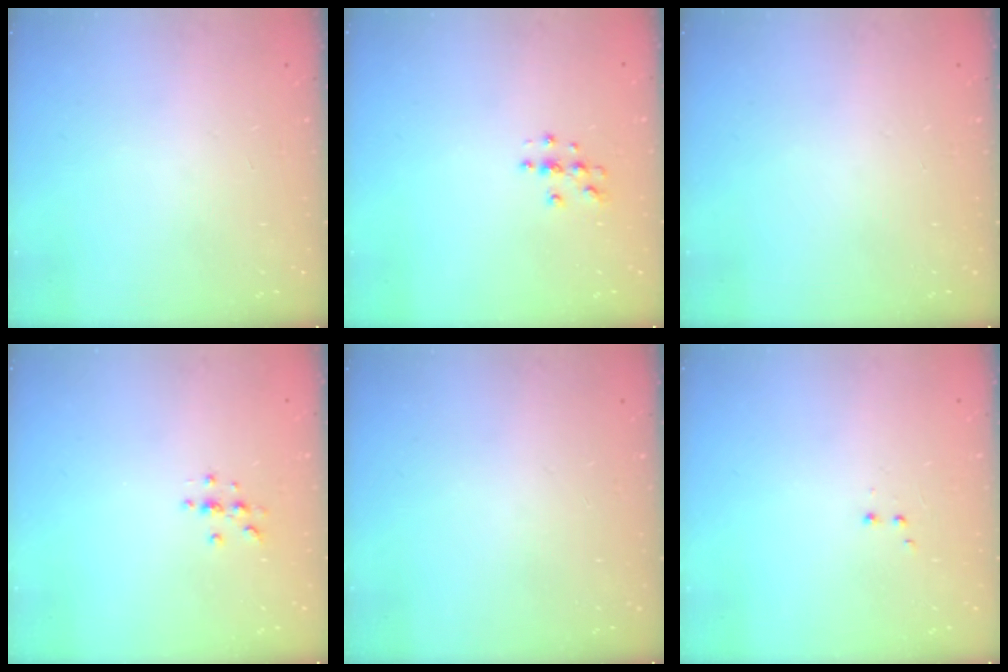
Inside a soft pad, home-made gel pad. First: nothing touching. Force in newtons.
{"total": 3.8, "press": 3.8, "slide": 0.5}
{"total": 0.0}
{"total": 3.0, "press": 3.0, "slide": 0.4}
{"total": 0.0}
{"total": 1.9, "press": 1.8, "slide": 0.5}